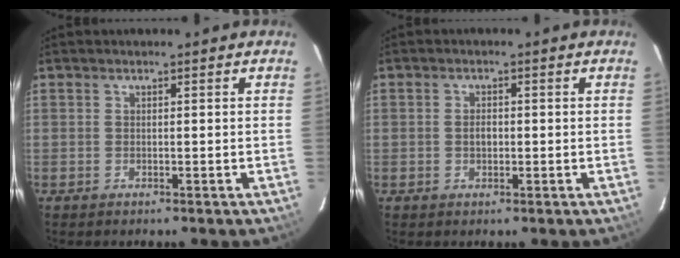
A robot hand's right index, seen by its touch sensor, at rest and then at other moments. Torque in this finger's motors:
{"motor_torque": [0.14, 0.19, 0.02, 0.01]}